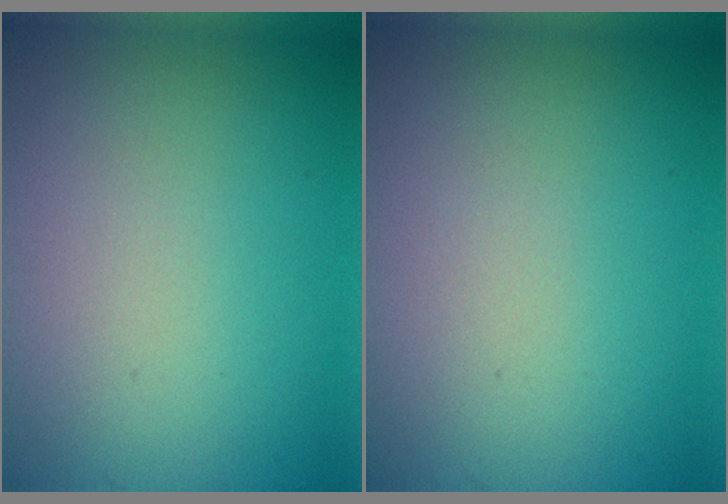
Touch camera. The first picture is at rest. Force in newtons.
{"total": 0.0}